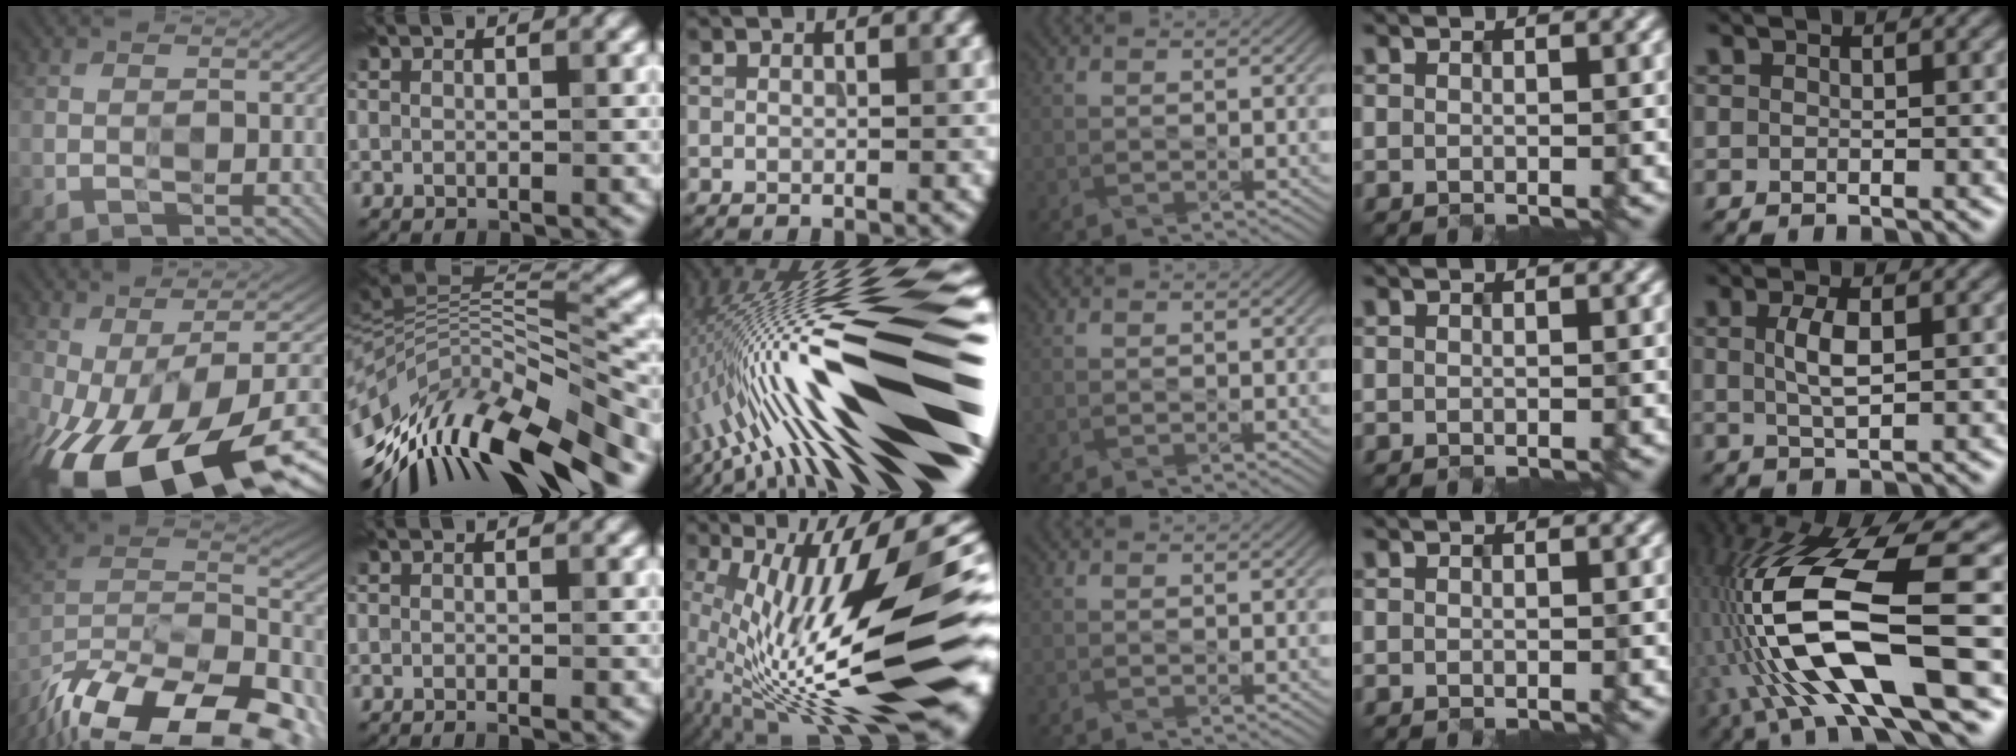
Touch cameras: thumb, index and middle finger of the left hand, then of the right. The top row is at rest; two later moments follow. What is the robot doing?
{"motion": "extract", "object": "connector and pipe"}